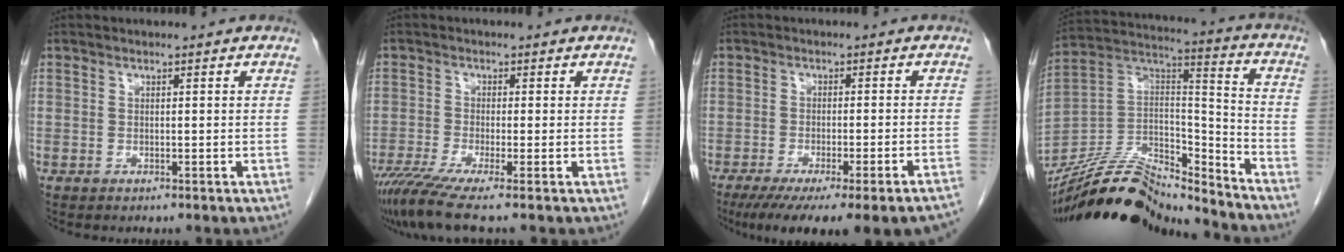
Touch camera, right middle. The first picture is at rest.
{"total": 6.9, "force": [-5.1, -0.5, 4.6], "torque": [-0.079, -0.024, -0.092]}
{"total": 19.7, "force": [-16.4, 1.1, 10.9], "torque": [-0.100, -0.036, -0.214]}
{"total": 21.1, "force": [-19.5, 3.3, 7.4], "torque": [-0.148, 0.020, -0.346]}